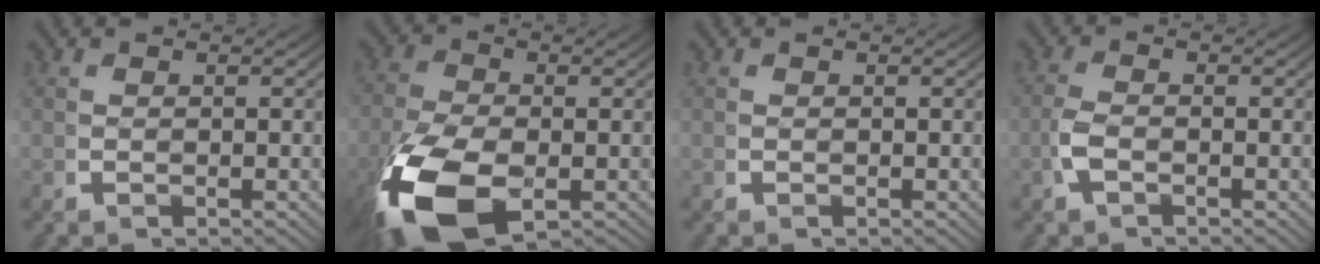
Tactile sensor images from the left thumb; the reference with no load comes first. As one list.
[{"total": 10.1, "force": [-3.5, 5.8, 7.6], "torque": [-0.177, -0.038, -0.041]}, {"total": 0.0}, {"total": 1.9, "force": [-0.9, 1.1, 1.3], "torque": [-0.039, -0.006, -0.018]}]